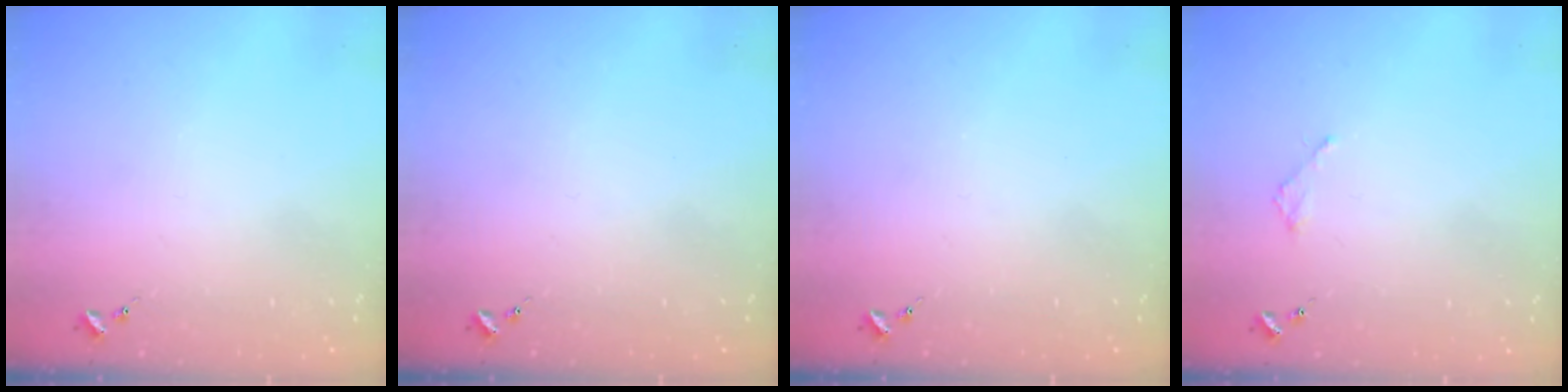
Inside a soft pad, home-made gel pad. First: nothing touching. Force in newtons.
{"total": 0.0}
{"total": 0.0}
{"total": 1.8, "press": 1.8, "slide": 0.2}